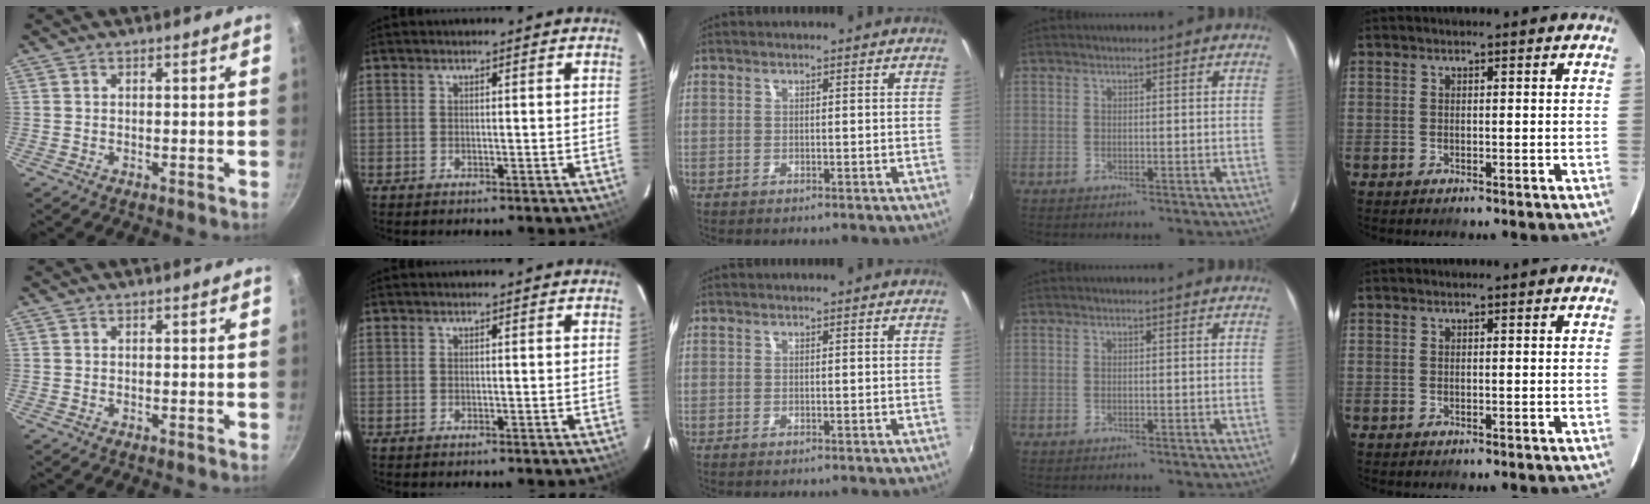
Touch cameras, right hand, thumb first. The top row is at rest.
{}